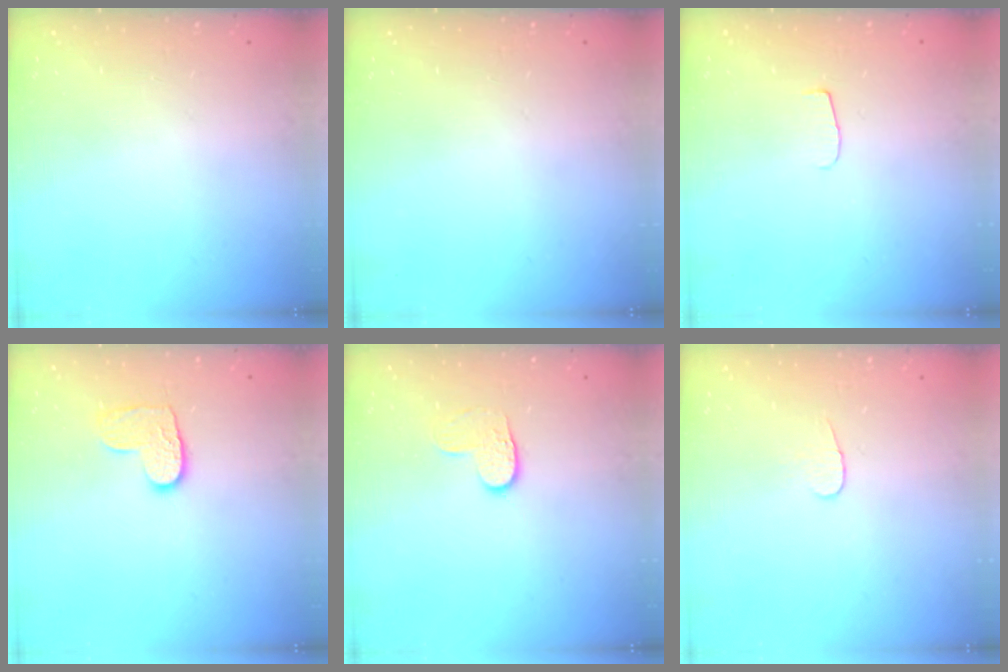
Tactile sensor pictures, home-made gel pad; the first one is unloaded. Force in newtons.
{"total": 0.0}
{"total": 4.5, "press": 4.4, "slide": 0.5}
{"total": 8.2, "press": 8.2, "slide": 0.5}
{"total": 4.0, "press": 4.0, "slide": 0.4}
{"total": 4.8, "press": 4.8, "slide": 0.5}